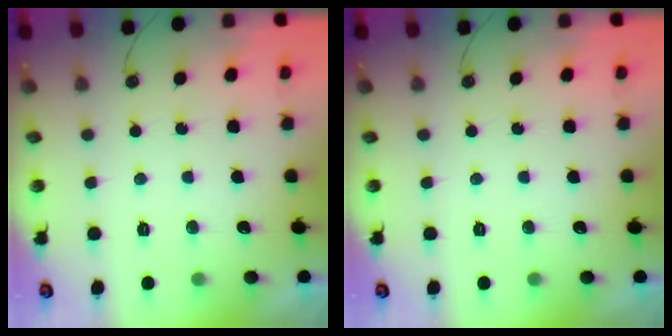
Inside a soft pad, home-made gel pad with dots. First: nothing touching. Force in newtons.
{"total": 0.0}